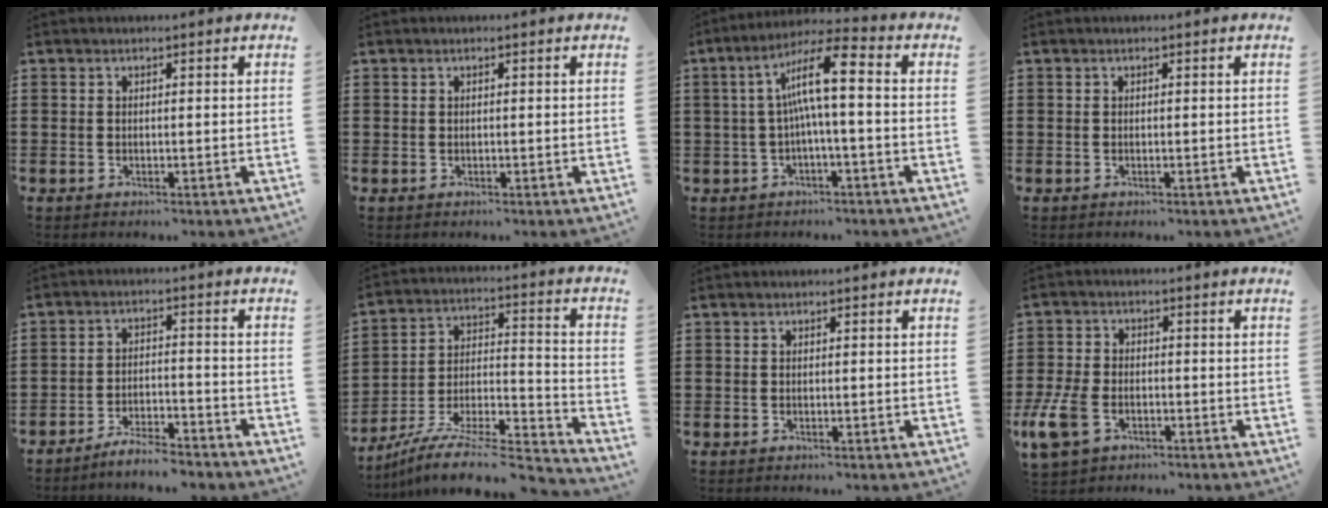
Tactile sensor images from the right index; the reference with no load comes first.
{"total": 0.0}
{"total": 9.5, "force": [0.6, 1.8, 9.3], "torque": [-0.184, 0.010, 0.004]}
{"total": 0.0}
{"total": 4.6, "force": [-4.5, 0.1, 1.2], "torque": [-0.029, 0.001, -0.091]}
{"total": 9.3, "force": [-8.2, 1.3, 4.1], "torque": [-0.067, 0.011, -0.163]}
{"total": 0.0}
{"total": 5.9, "force": [-2.9, 3.4, 3.9], "torque": [-0.113, -0.007, -0.062]}